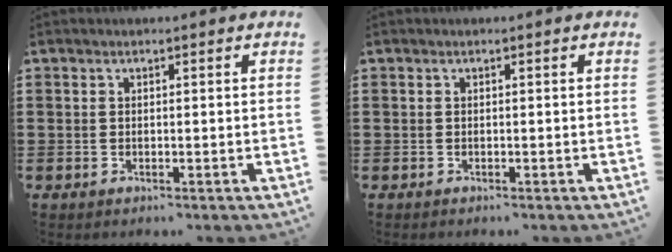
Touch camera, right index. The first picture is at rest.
{"total": 0.0}